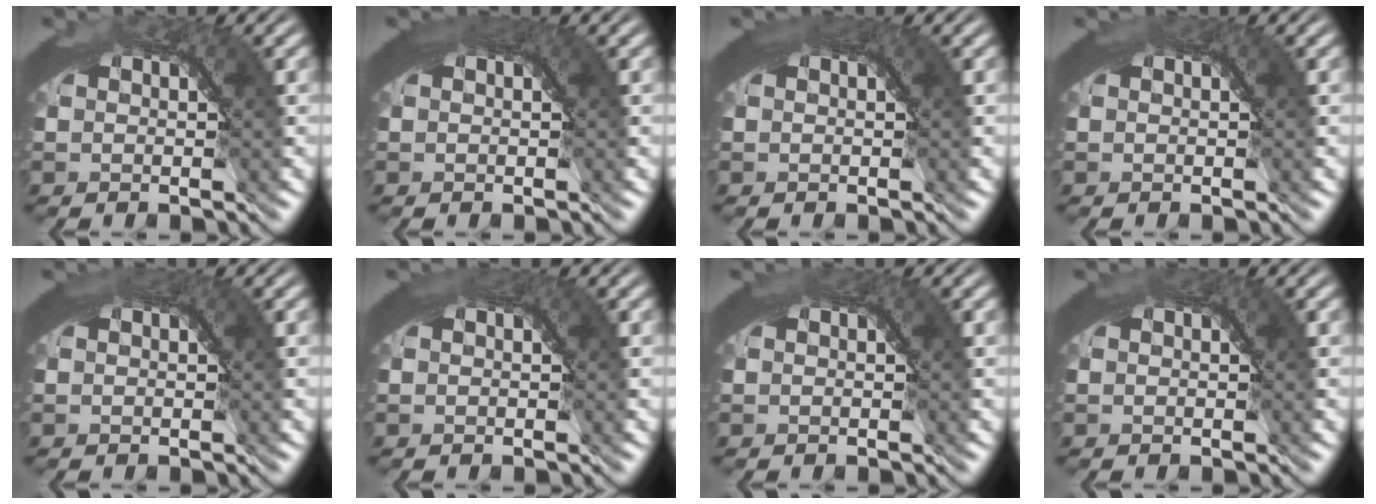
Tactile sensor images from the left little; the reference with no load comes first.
{"total": 1.4, "force": [0.8, 0.3, 1.1], "torque": [-0.009, 0.002, 0.009]}
{"total": 1.3, "force": [0.7, 0.3, 1.1], "torque": [-0.010, 0.001, 0.008]}
{"total": 1.0, "force": [0.5, 0.3, 0.8], "torque": [-0.008, 0.002, 0.005]}
{"total": 0.9, "force": [0.5, 0.2, 0.7], "torque": [-0.006, 0.000, 0.006]}
{"total": 1.0, "force": [0.5, 0.2, 0.8], "torque": [-0.005, 0.001, 0.006]}
{"total": 0.8, "force": [0.4, 0.2, 0.7], "torque": [-0.005, 0.002, 0.005]}
{"total": 0.8, "force": [0.4, 0.3, 0.7], "torque": [-0.005, 0.001, 0.004]}